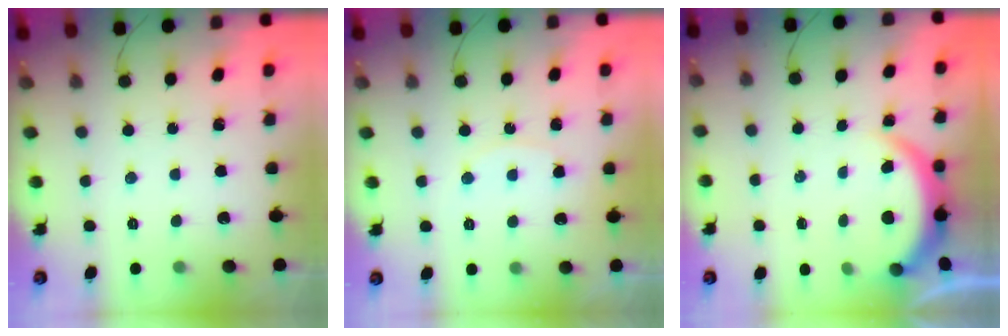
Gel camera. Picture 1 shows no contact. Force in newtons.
{"total": 6.6, "press": 6.6, "slide": 0.5}
{"total": 4.0, "press": 4.0, "slide": 0.4}